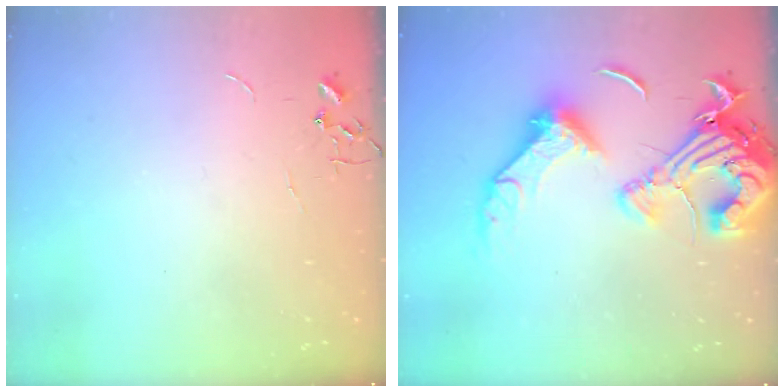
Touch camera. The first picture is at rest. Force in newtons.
{"total": 23.0, "press": 22.9, "slide": 2.9}